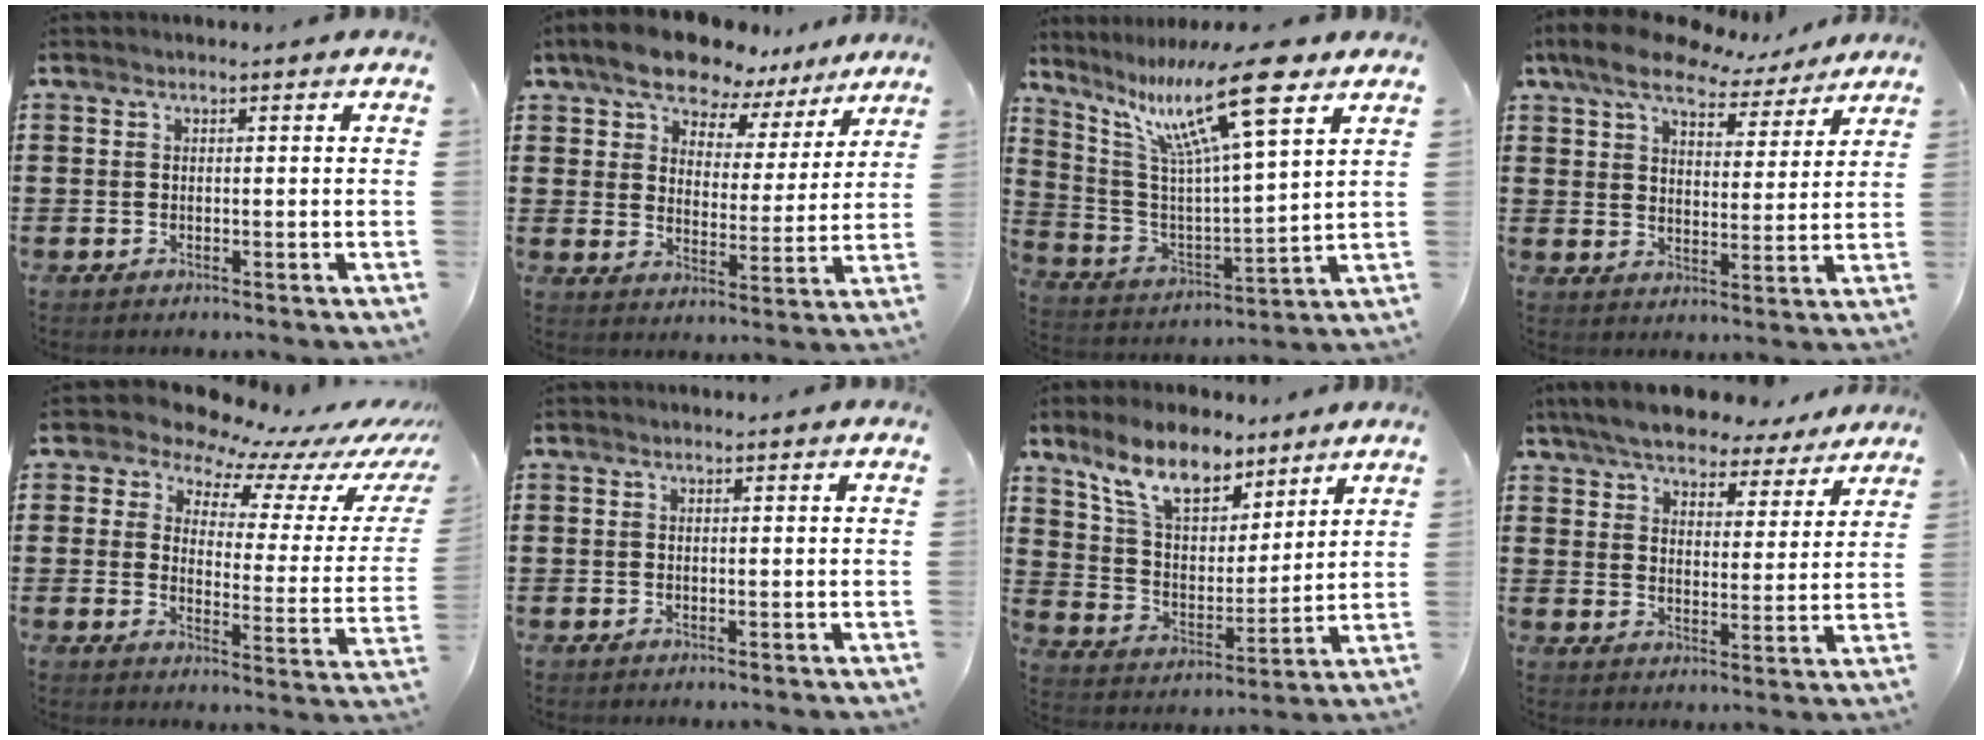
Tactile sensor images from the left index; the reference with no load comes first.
{"total": 9.8, "force": [8.6, 3.4, 3.3], "torque": [-0.092, -0.036, 0.156]}
{"total": 15.7, "force": [9.9, 2.4, 12.0], "torque": [-0.237, -0.035, 0.161]}
{"total": 8.7, "force": [7.6, 2.7, 3.3], "torque": [-0.091, -0.032, 0.136]}
{"total": 10.1, "force": [9.0, 3.3, 3.1], "torque": [-0.085, -0.065, 0.152]}
{"total": 0.0}
{"total": 10.3, "force": [8.1, 3.9, 5.0], "torque": [-0.124, -0.026, 0.149]}
{"total": 7.0, "force": [6.6, 1.4, 2.1], "torque": [-0.070, -0.024, 0.119]}